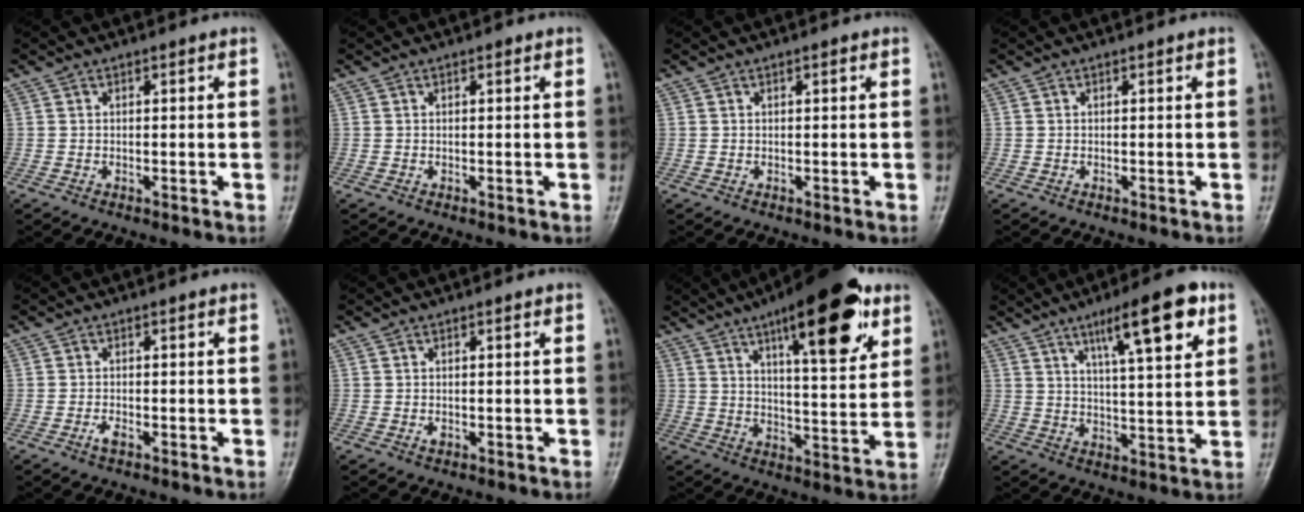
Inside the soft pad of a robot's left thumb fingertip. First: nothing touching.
{"total": 0.6, "force": [0.3, 0.3, 0.5], "torque": [-0.007, 0.001, 0.001]}
{"total": 0.7, "force": [0.3, 0.2, 0.6], "torque": [-0.011, 0.001, 0.004]}
{"total": 0.0}
{"total": 1.6, "force": [-0.9, 0.6, 1.2], "torque": [-0.025, 0.002, -0.017]}
{"total": 1.0, "force": [0.0, 0.6, 0.8], "torque": [-0.007, 0.000, 0.001]}
{"total": 19.4, "force": [10.3, 6.1, 15.3], "torque": [-0.192, -0.037, 0.153]}
{"total": 13.8, "force": [7.1, 3.1, 11.5], "torque": [-0.164, -0.025, 0.109]}